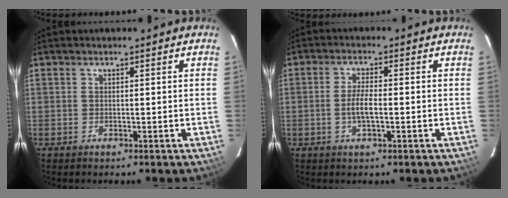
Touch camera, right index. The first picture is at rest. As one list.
[{"total": 3.8, "force": [-0.9, 0.7, 3.6], "torque": [-0.075, 0.000, -0.018]}]